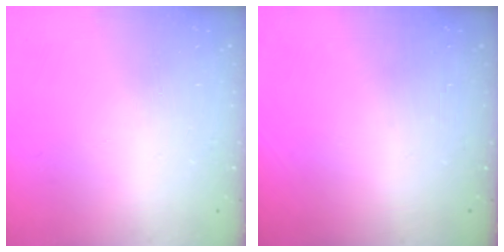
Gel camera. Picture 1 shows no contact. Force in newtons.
{"total": 0.0}